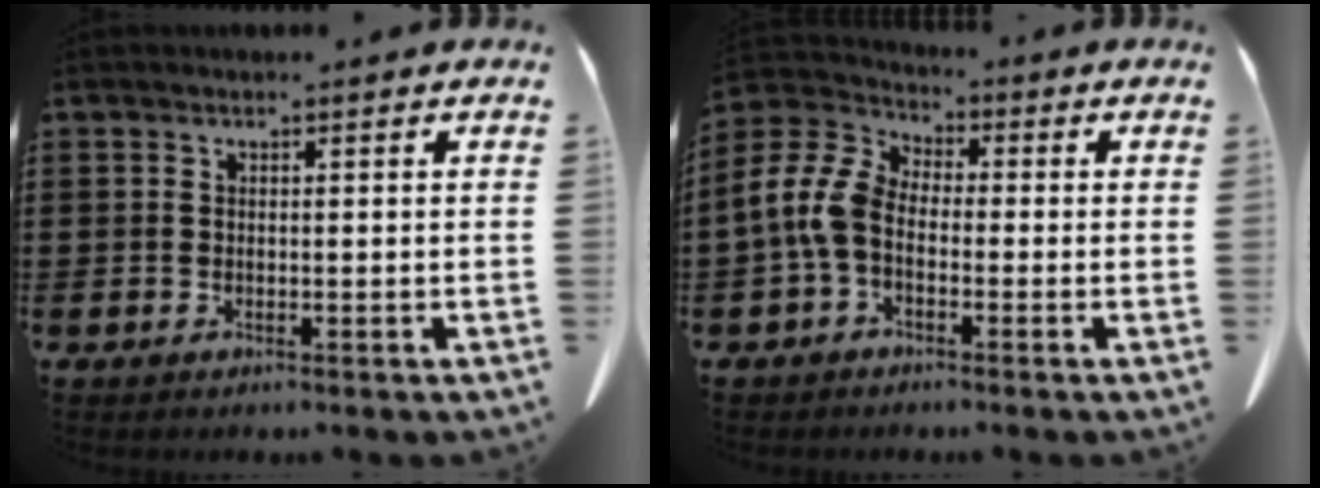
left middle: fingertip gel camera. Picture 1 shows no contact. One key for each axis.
{"total": 7.8, "fx": -1.9, "fy": 4.9, "fz": 5.7, "tx": -0.156, "ty": -0.008, "tz": -0.046}